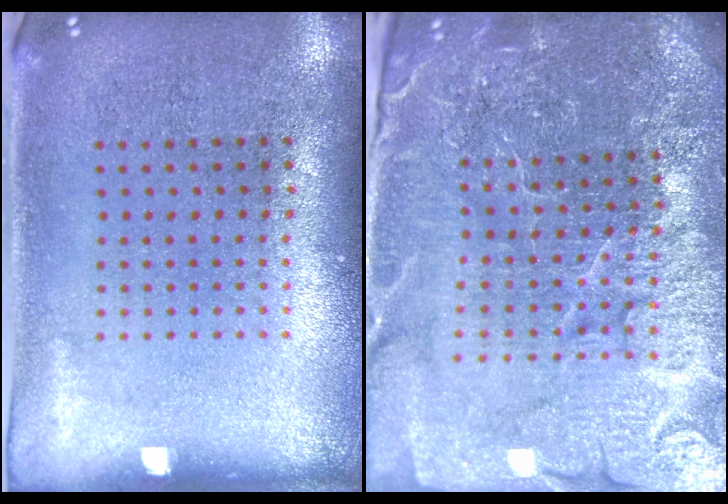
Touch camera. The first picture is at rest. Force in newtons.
{"total": 5.7, "press": 5.2, "slide": 2.3}